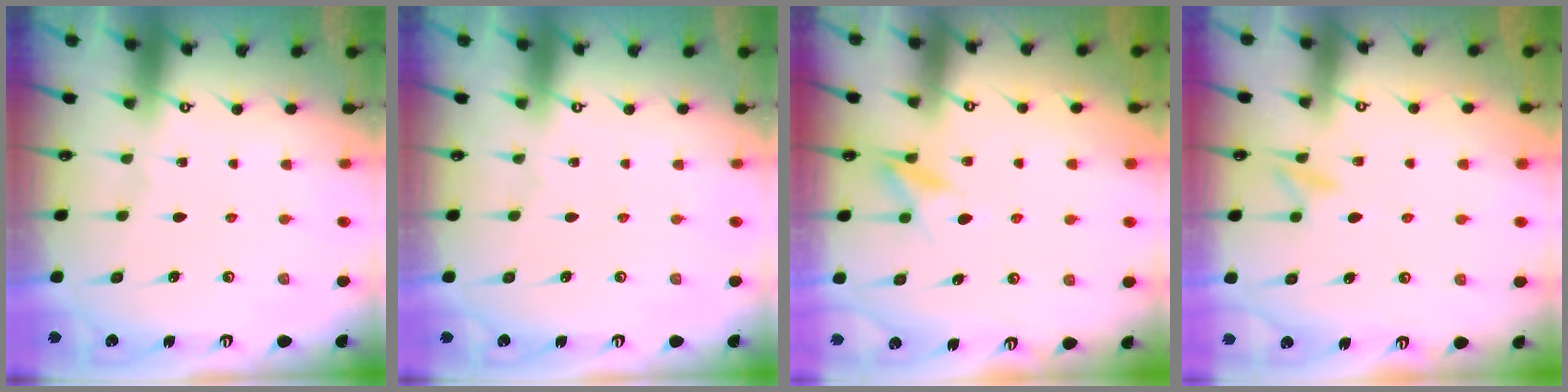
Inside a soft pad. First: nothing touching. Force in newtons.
{"total": 0.0}
{"total": 9.2, "press": 9.1, "slide": 1.2}
{"total": 9.0, "press": 8.9, "slide": 1.0}